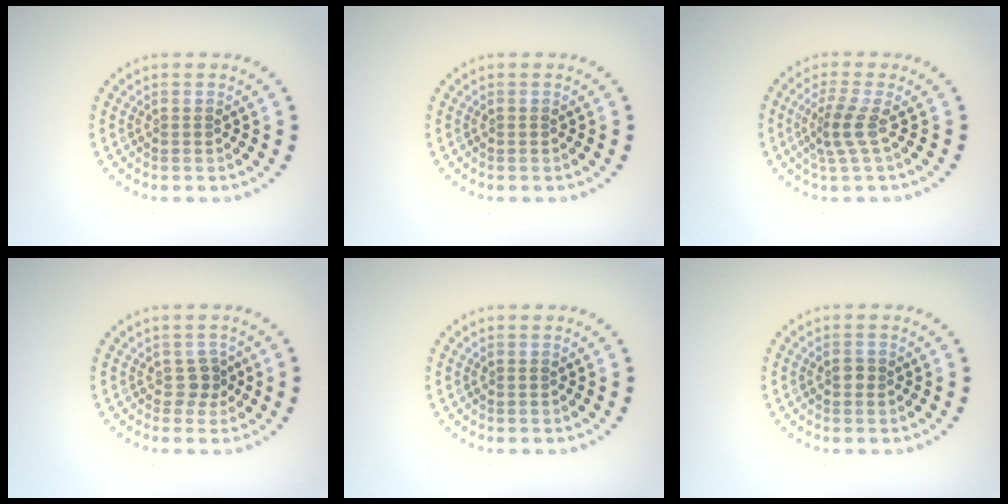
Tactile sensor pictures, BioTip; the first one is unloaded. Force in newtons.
{"total": 0.0}
{"total": 2.4, "press": 1.7, "slide": 1.7}
{"total": 1.4, "press": 1.1, "slide": 0.9}
{"total": 0.0}
{"total": 0.8, "press": 0.8, "slide": 0.1}